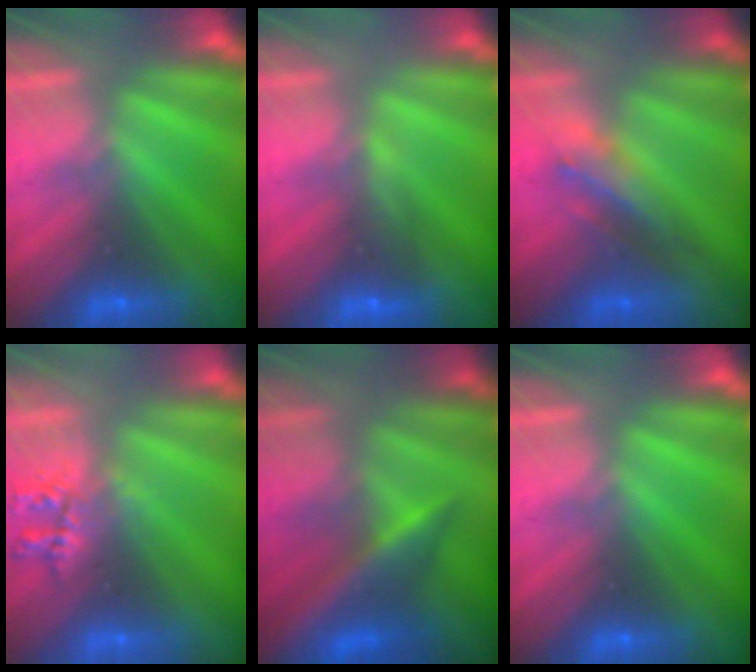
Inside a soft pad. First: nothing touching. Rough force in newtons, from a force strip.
{"total": 4.6}
{"total": 2.9}
{"total": 2.2}
{"total": 6.7}
{"total": 0.0}